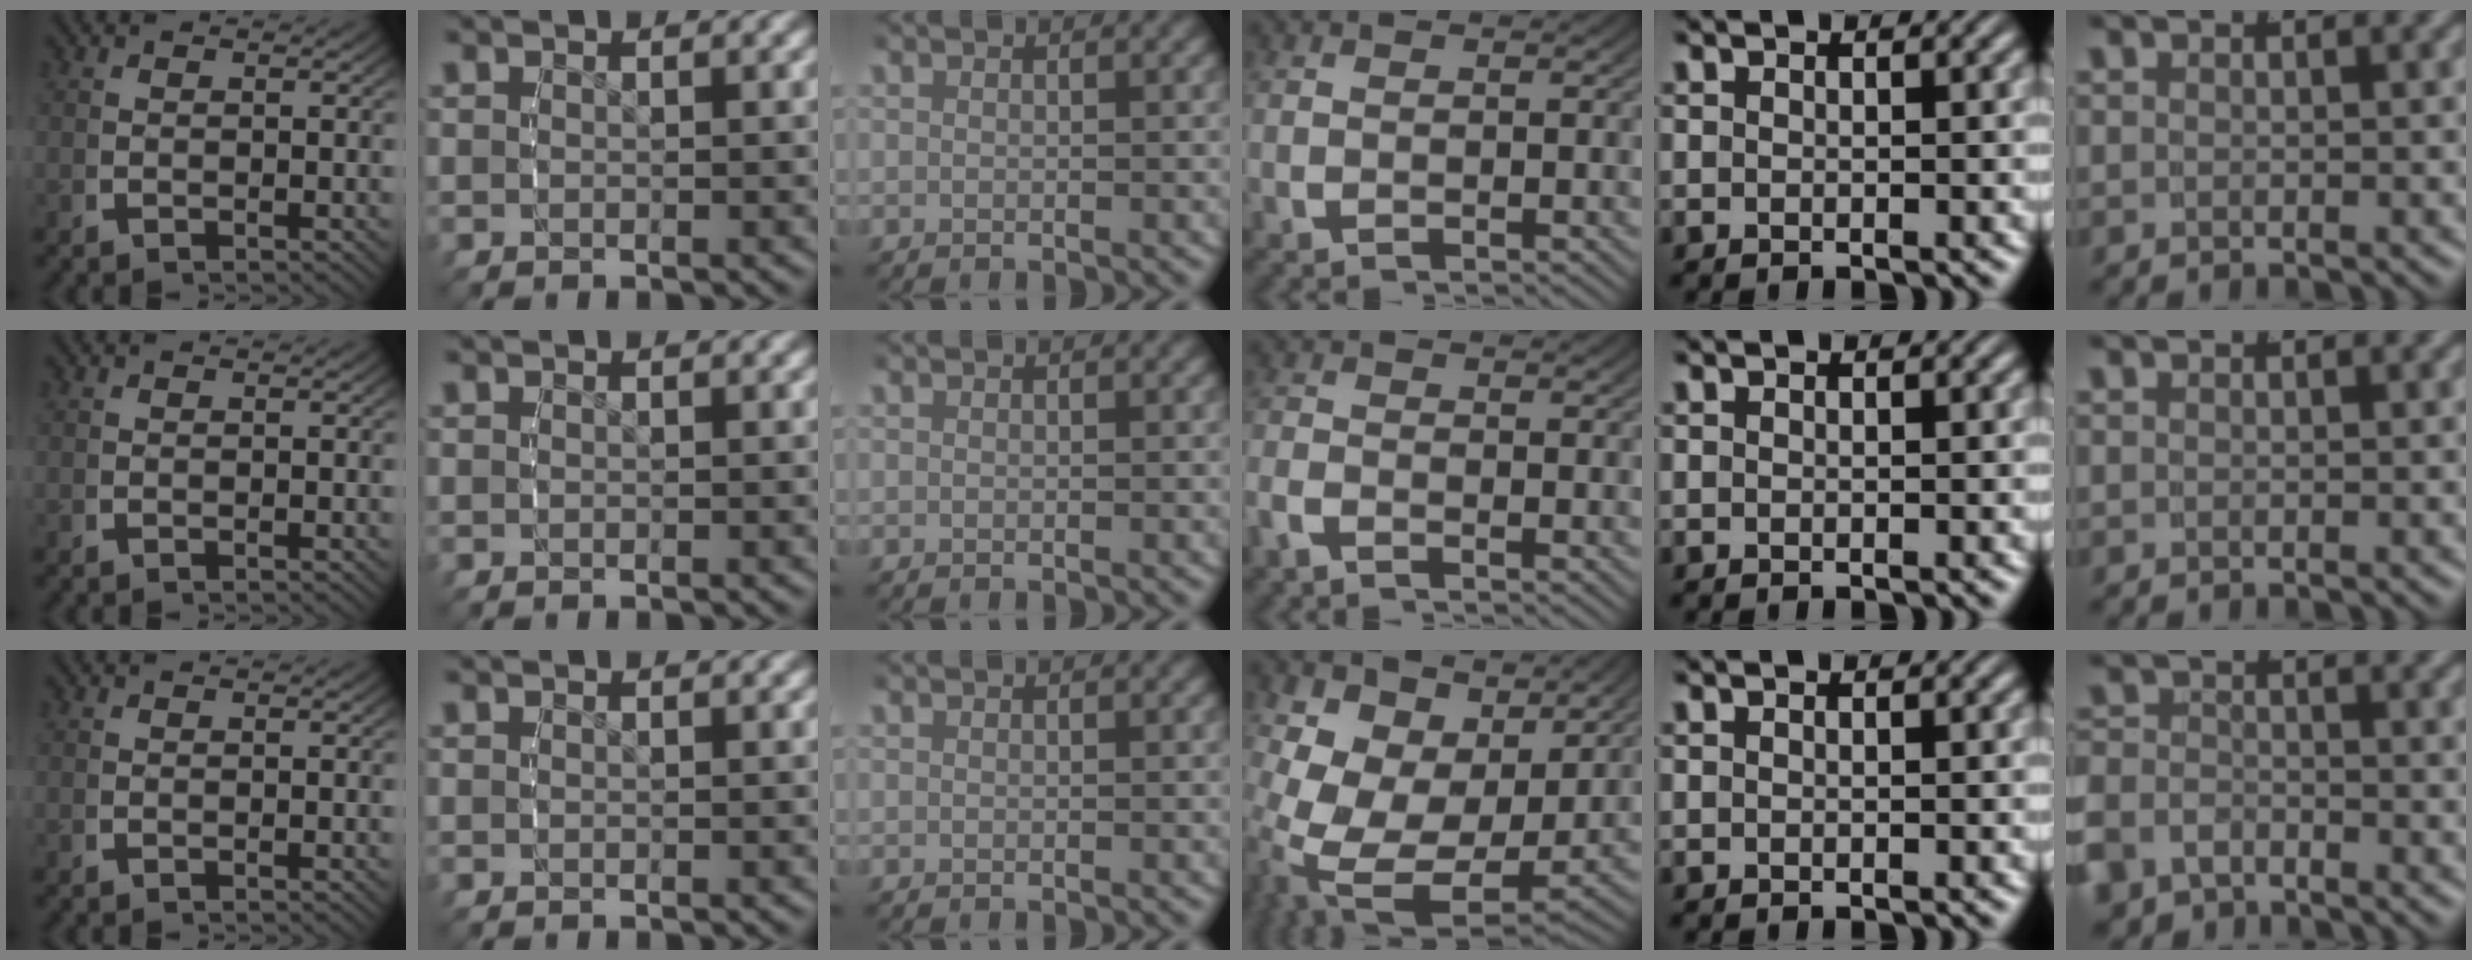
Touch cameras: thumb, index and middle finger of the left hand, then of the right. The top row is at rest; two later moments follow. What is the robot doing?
{"motion": "grasp_and_lifting", "object": "backpack"}